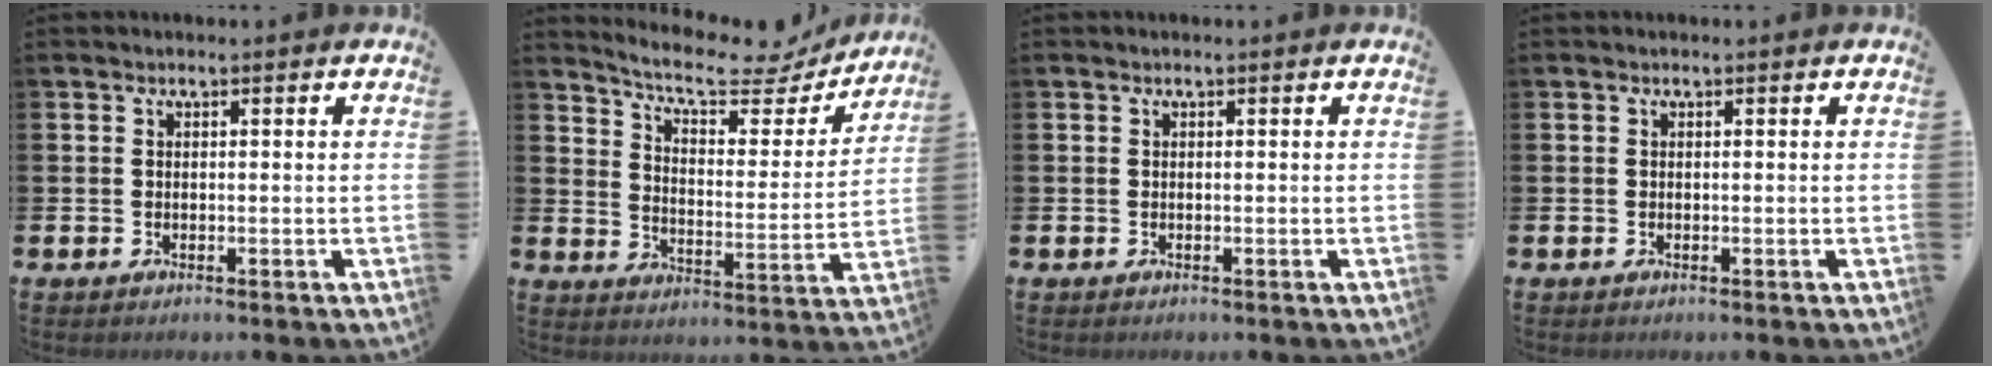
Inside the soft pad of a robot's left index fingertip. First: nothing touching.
{"total": 8.7, "force": [7.8, 2.3, 3.1], "torque": [-0.077, -0.056, 0.130]}
{"total": 0.0}
{"total": 0.0}